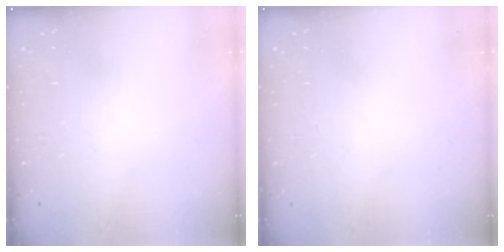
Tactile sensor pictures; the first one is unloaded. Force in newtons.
{"total": 0.0}